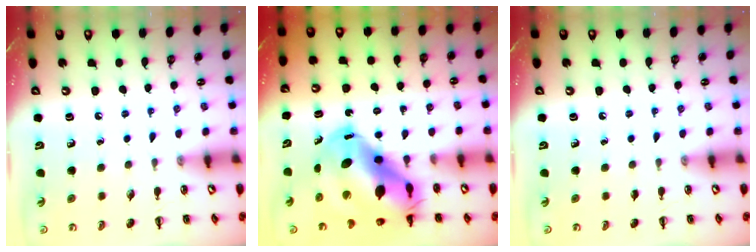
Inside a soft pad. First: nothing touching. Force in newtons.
{"total": 15.8, "press": 15.2, "slide": 4.2}
{"total": 0.0}